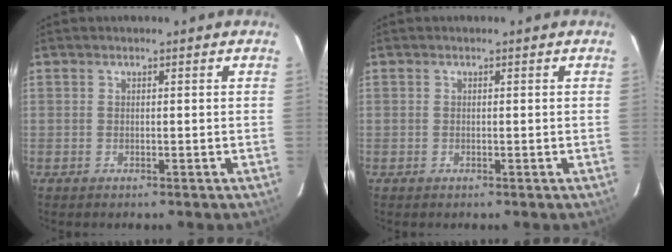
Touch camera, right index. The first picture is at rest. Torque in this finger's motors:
{"motor_torque": [0.05, 0.10, 0.14, 0.00]}